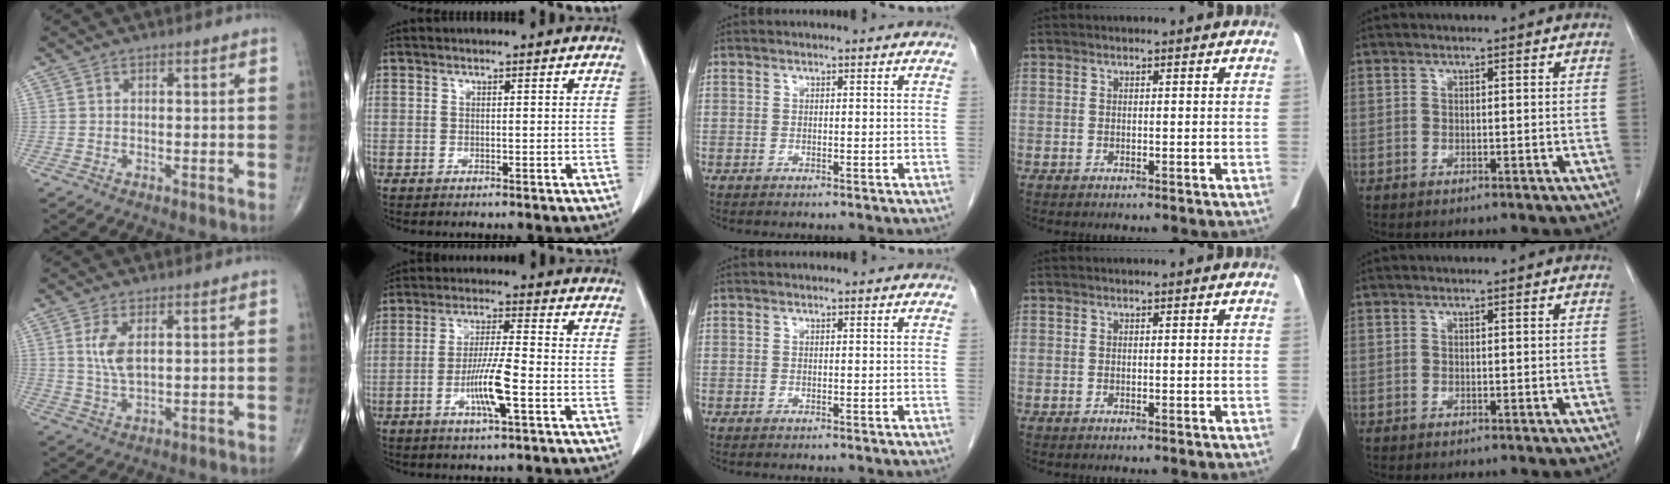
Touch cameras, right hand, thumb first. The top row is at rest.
{"thumb": {"total": 5.6, "force": [1.5, 2.5, 4.8], "torque": [-0.101, -0.010, 0.037]}, "index": {"total": 7.9, "force": [-2.7, 0.3, 7.4], "torque": [-0.141, -0.006, -0.051]}}